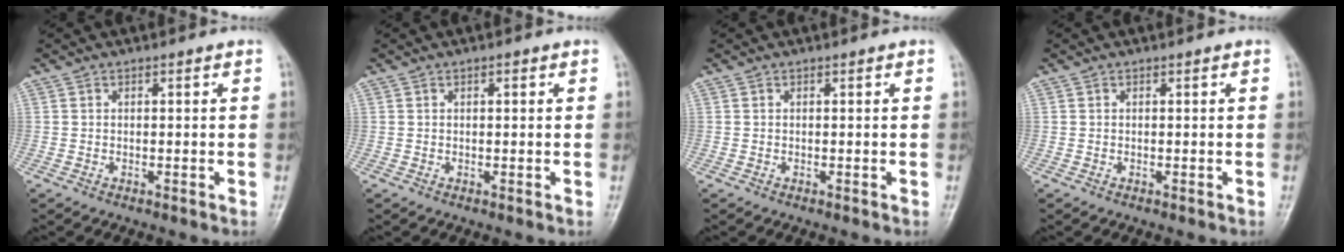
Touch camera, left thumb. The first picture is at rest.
{"total": 0.9, "force": [0.3, 0.4, 0.7], "torque": [-0.009, 0.002, 0.003]}
{"total": 0.0}
{"total": 0.0}